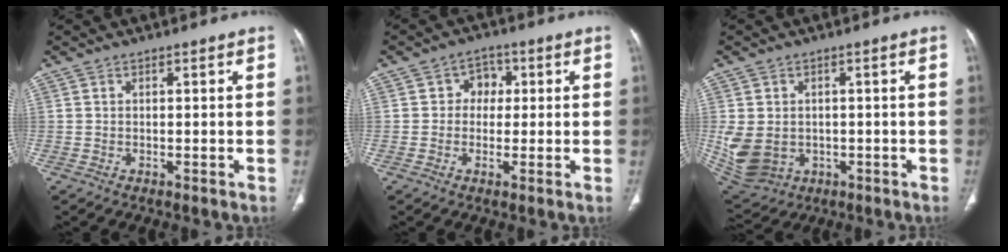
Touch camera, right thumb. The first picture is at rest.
{"total": 4.4, "force": [0.7, 3.8, 2.2], "torque": [0.001, 0.007, 0.001]}
{"total": 11.2, "force": [-1.3, 9.0, 6.5], "torque": [-0.139, -0.003, 0.002]}